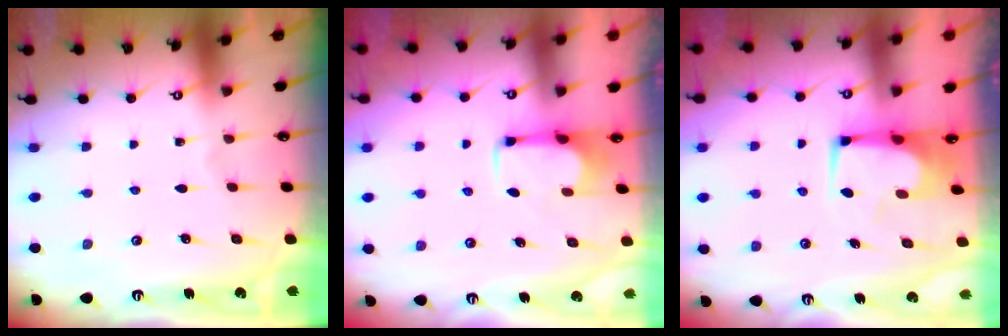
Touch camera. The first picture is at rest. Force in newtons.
{"total": 2.7, "press": 2.6, "slide": 0.7}
{"total": 1.2, "press": 1.2, "slide": 0.2}